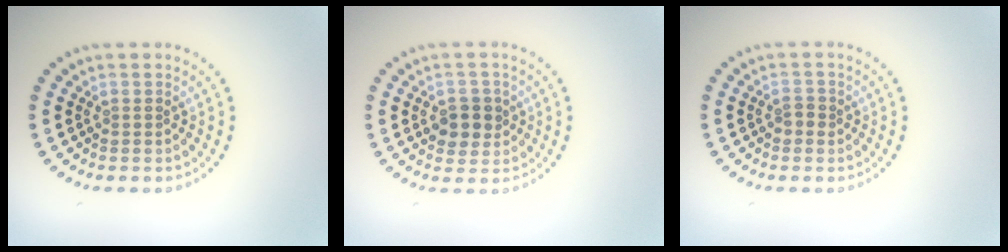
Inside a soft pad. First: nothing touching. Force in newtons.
{"total": 2.8, "press": 2.8, "slide": 0.7}
{"total": 1.2, "press": 1.1, "slide": 0.4}